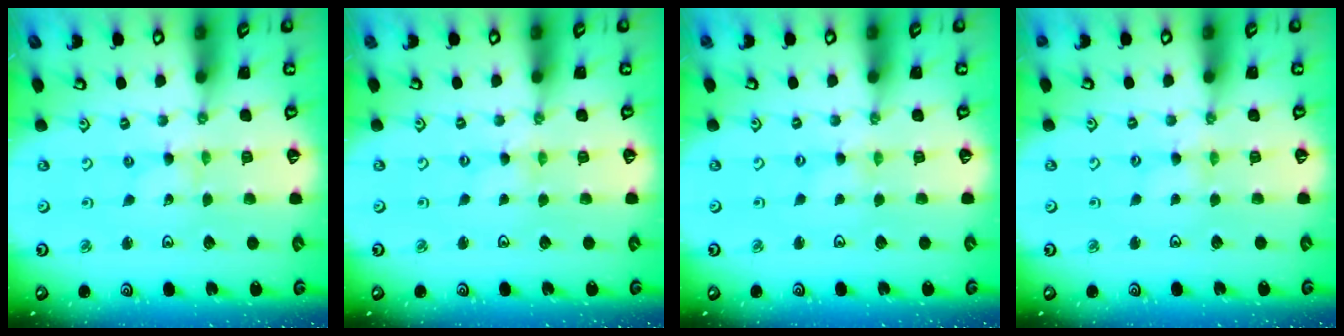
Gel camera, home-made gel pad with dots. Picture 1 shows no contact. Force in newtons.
{"total": 0.0}
{"total": 0.0}
{"total": 2.7, "press": 2.7, "slide": 0.4}